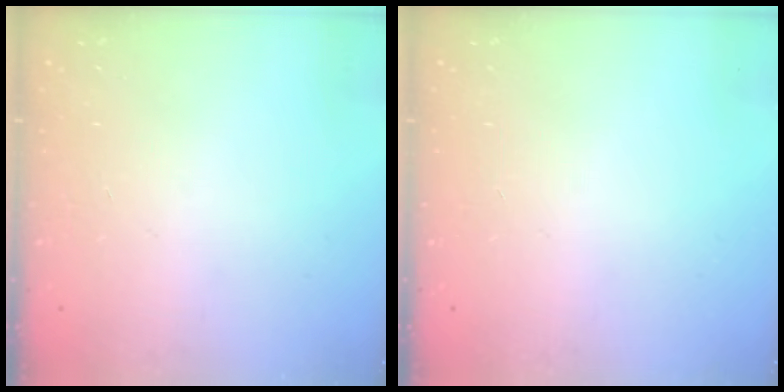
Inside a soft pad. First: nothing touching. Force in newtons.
{"total": 0.0}